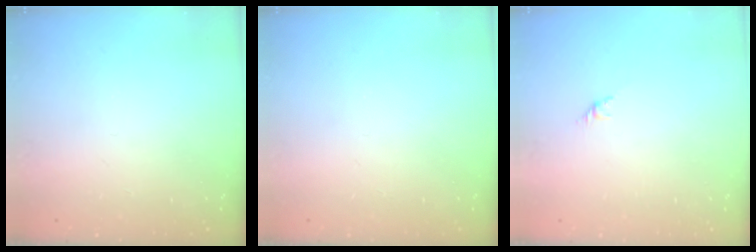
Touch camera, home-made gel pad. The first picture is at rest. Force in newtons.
{"total": 0.0}
{"total": 1.6, "press": 1.5, "slide": 0.7}